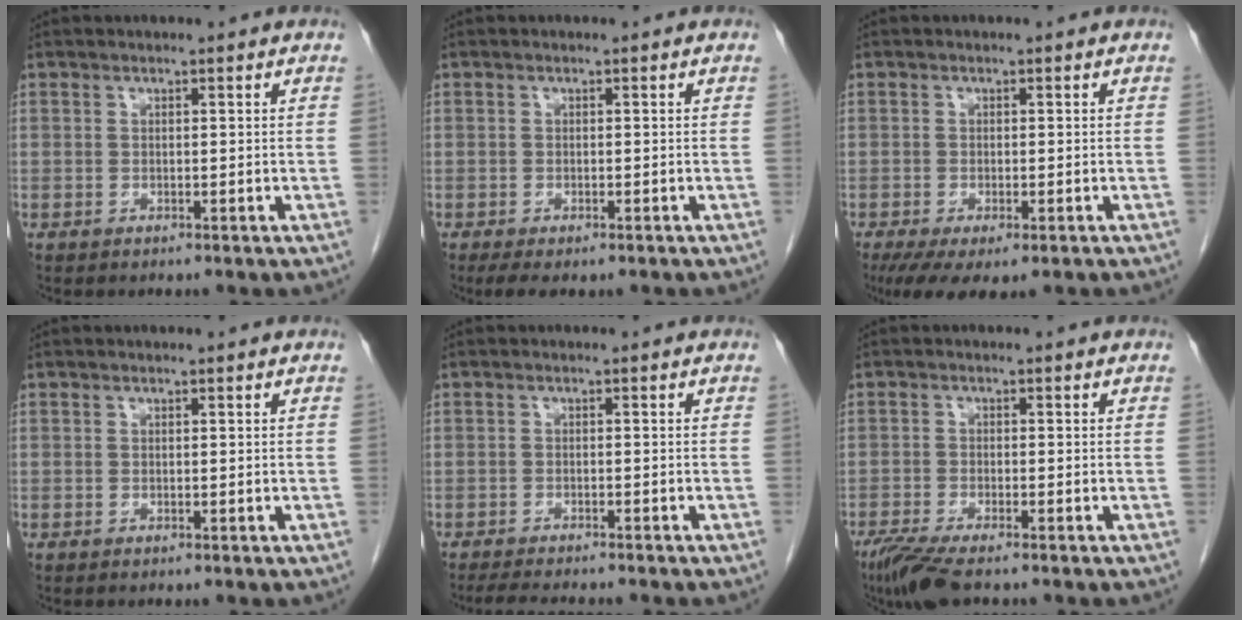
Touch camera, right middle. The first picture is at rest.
{"total": 3.4, "force": [-2.4, 1.4, 2.0], "torque": [-0.037, -0.009, -0.034]}
{"total": 7.1, "force": [-4.6, 2.4, 4.8], "torque": [-0.071, -0.018, -0.071]}
{"total": 0.0}
{"total": 7.6, "force": [-6.7, 0.8, 3.4], "torque": [-0.047, -0.012, -0.098]}
{"total": 5.9, "force": [-4.4, 0.7, 3.8], "torque": [-0.073, -0.017, -0.078]}